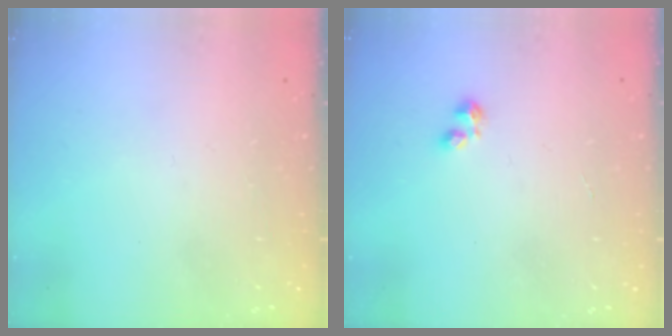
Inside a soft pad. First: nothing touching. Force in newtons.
{"total": 1.8, "press": 1.7, "slide": 0.5}